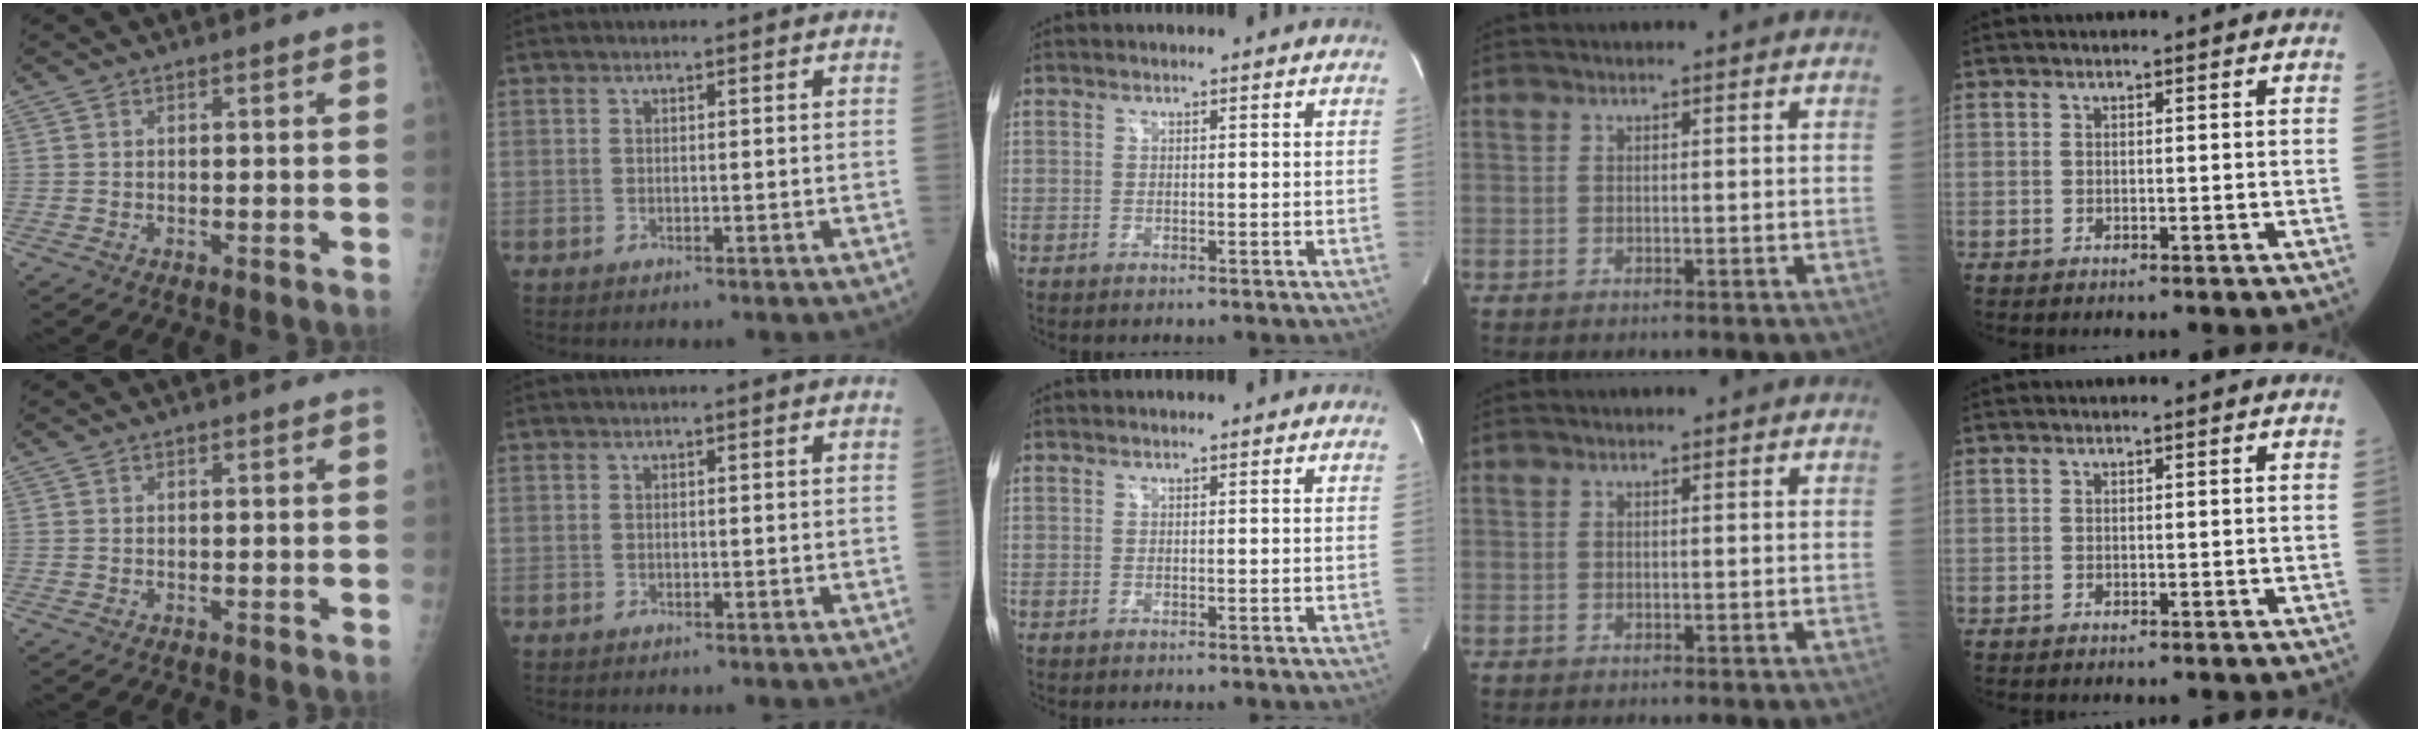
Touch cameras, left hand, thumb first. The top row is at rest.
{}